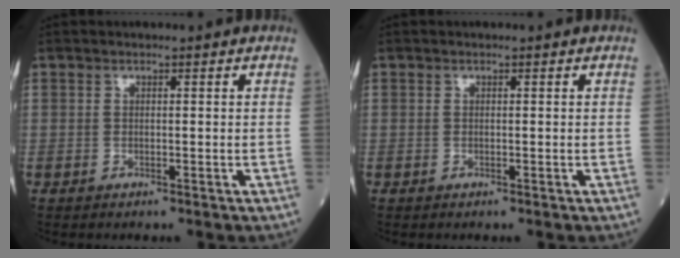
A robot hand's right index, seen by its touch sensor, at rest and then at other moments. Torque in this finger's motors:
{"motor_torque": [0.00, 0.00, 0.04, -0.01]}